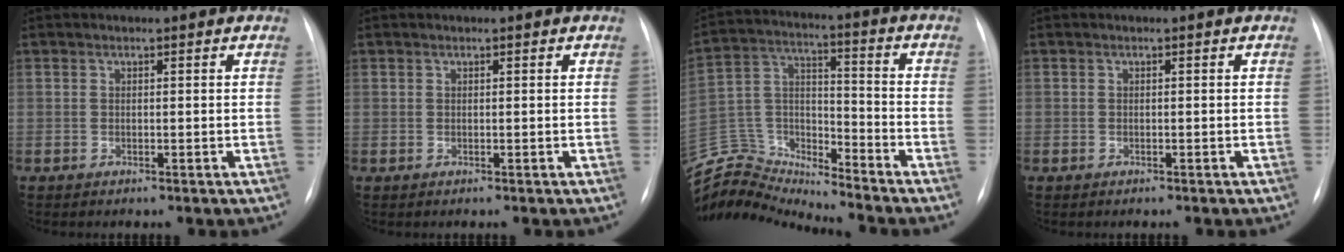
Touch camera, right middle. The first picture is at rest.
{"total": 0.0}
{"total": 15.1, "force": [-15.1, 0.7, 0.2], "torque": [-0.013, 0.055, -0.279]}
{"total": 0.0}